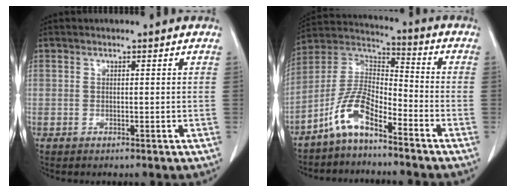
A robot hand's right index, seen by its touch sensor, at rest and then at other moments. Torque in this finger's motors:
{"motor_torque": [0.23, -0.33, 0.19, 0.03]}